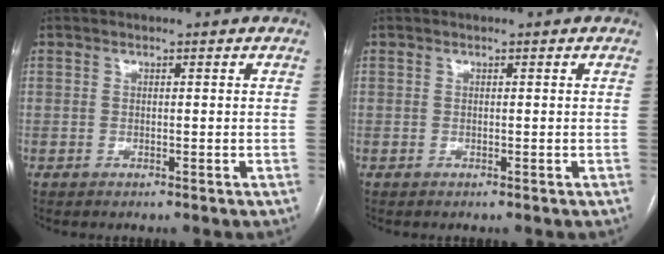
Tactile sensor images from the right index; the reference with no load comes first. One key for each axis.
{"total": 0.0}